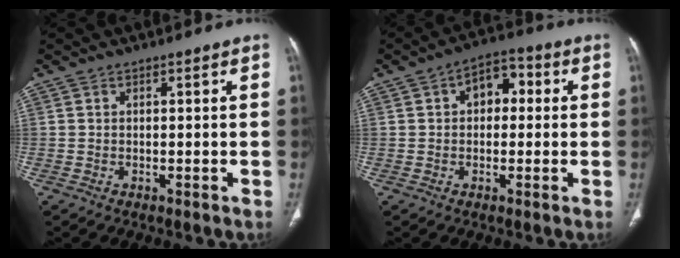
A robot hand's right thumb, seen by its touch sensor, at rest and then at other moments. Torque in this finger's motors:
{"motor_torque": [-0.42, 0.67, -0.11, -0.01, 0.10]}